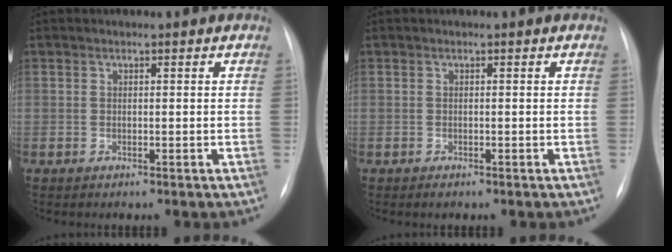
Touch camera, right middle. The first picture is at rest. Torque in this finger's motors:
{"motor_torque": [-0.05, 0.04, 0.00, 0.02]}